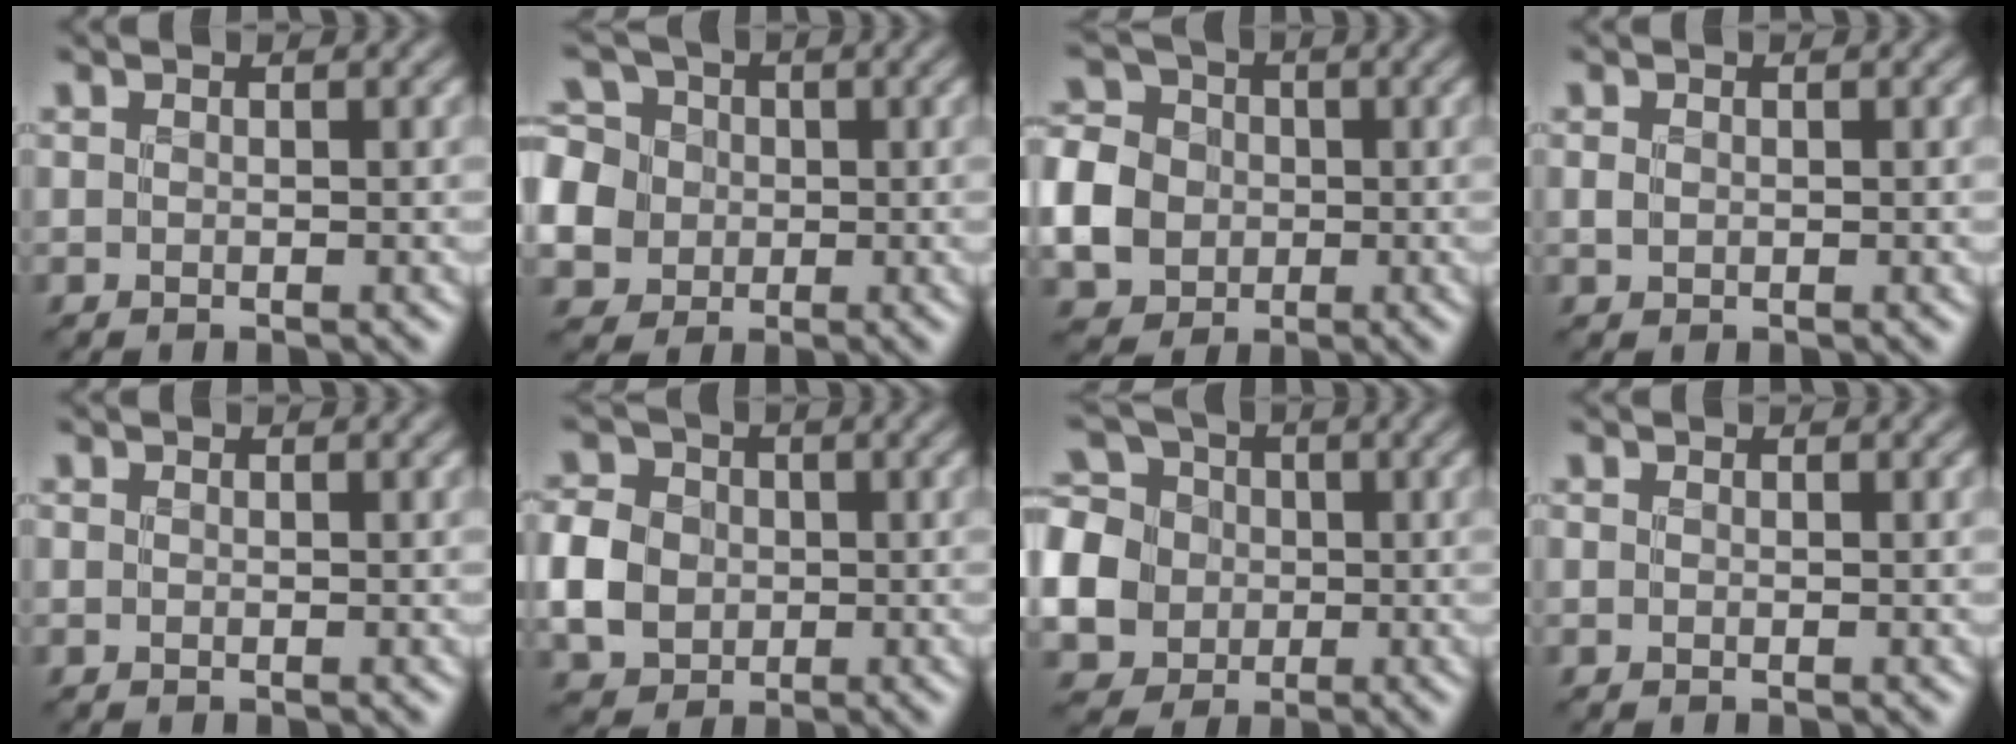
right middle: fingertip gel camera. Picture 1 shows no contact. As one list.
[{"total": 10.4, "force": [-1.2, 9.4, 4.3], "torque": [-0.113, 0.011, -0.050]}, {"total": 7.5, "force": [-1.3, 6.4, 3.6], "torque": [-0.086, 0.000, -0.038]}, {"total": 0.7, "force": [0.1, 0.6, 0.4], "torque": [-0.008, -0.002, 0.002]}, {"total": 0.0}, {"total": 5.4, "force": [-0.6, 4.6, 2.7], "torque": [-0.064, 0.004, -0.019]}, {"total": 11.7, "force": [-2.2, 10.4, 4.8], "torque": [-0.130, -0.005, -0.067]}, {"total": 0.0}]